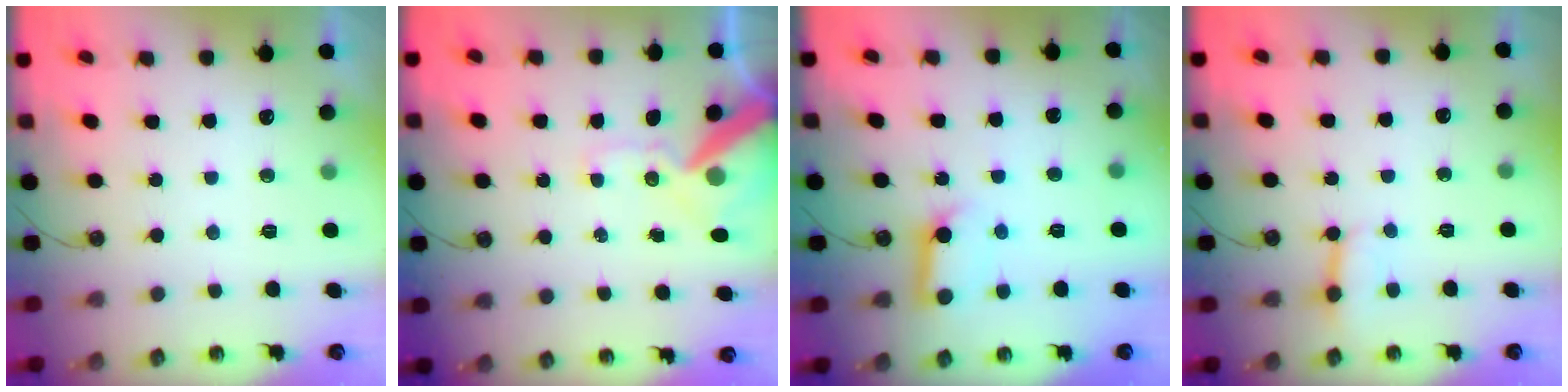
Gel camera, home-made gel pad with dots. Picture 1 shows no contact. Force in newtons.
{"total": 13.5, "press": 13.4, "slide": 1.7}
{"total": 9.8, "press": 9.8, "slide": 1.2}
{"total": 2.8, "press": 2.8, "slide": 0.3}